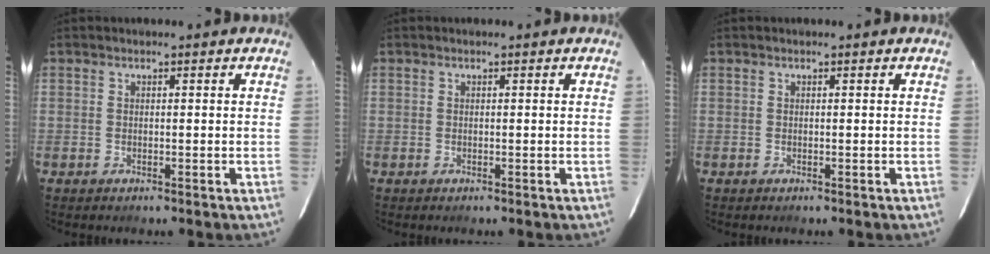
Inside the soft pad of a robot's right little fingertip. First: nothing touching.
{"total": 0.0}
{"total": 0.0}